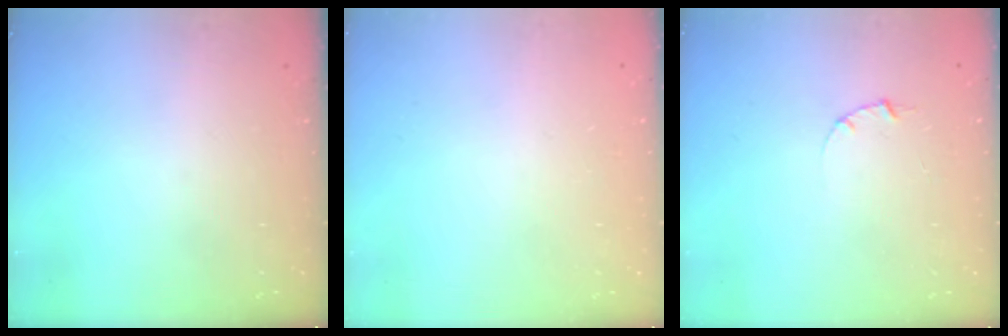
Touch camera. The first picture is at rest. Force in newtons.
{"total": 2.4, "press": 2.4, "slide": 0.2}
{"total": 1.0, "press": 1.0, "slide": 0.3}